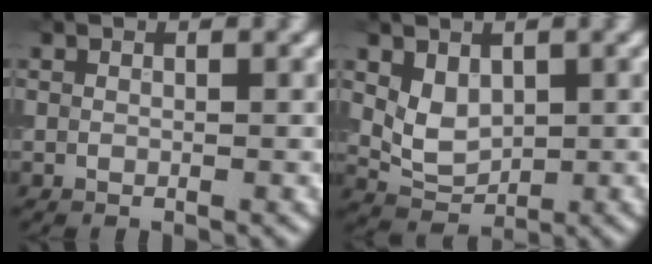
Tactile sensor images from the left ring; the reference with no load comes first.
{"total": 2.8, "force": [0.8, 2.0, 1.8], "torque": [-0.034, -0.006, 0.023]}